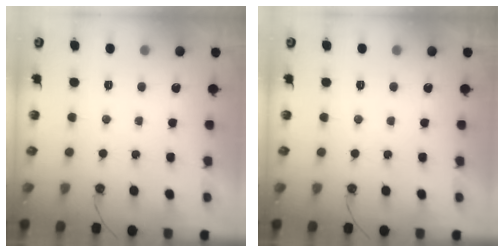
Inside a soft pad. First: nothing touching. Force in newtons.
{"total": 0.0}